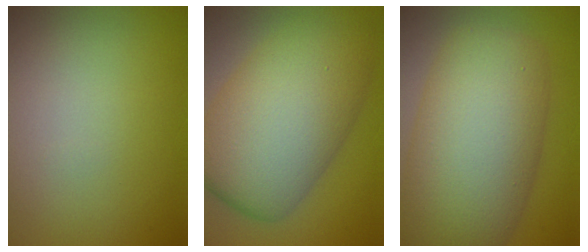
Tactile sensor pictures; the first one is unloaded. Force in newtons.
{"total": 11.3, "press": 11.3, "slide": 0.1}
{"total": 11.3, "press": 11.3, "slide": 0.3}